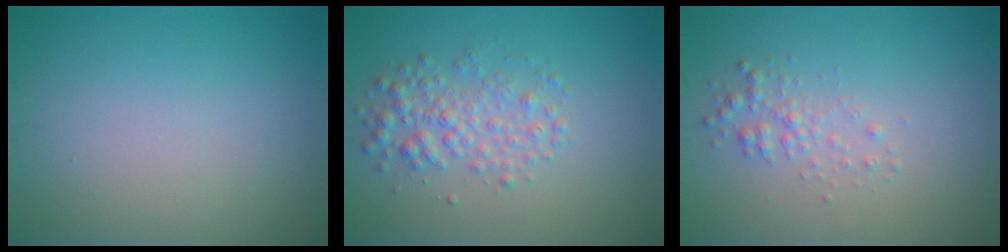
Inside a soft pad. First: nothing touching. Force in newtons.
{"total": 3.0, "press": 3.0, "slide": 0.0}
{"total": 1.6, "press": 1.6, "slide": 0.0}